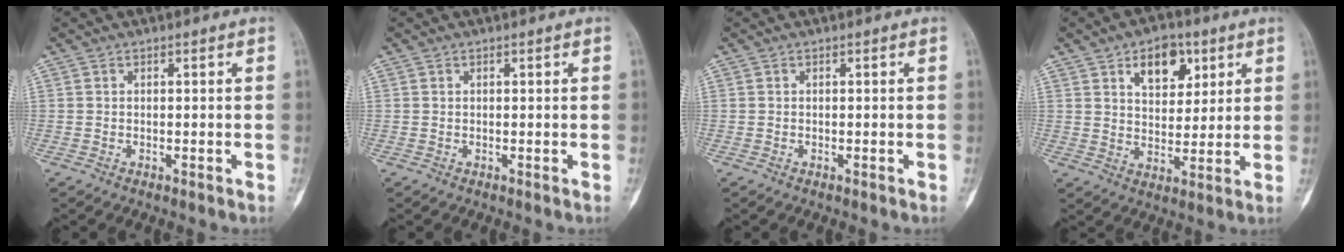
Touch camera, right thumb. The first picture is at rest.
{"total": 0.0}
{"total": 0.0}
{"total": 9.8, "force": [4.6, 6.1, 6.1], "torque": [-0.049, -0.018, 0.070]}